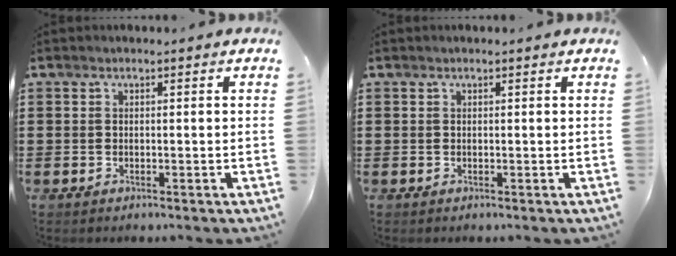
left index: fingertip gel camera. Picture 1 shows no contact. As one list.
[{"total": 0.0}]